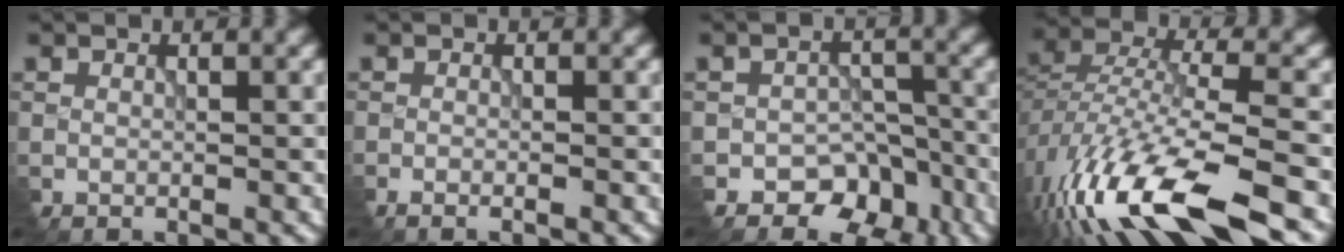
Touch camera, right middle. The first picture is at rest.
{"total": 1.3, "force": [-1.1, 0.0, 0.7], "torque": [-0.017, -0.004, -0.021]}
{"total": 6.6, "force": [-5.0, 4.1, 1.5], "torque": [0.008, 0.000, -0.073]}
{"total": 12.9, "force": [-8.6, 3.5, 9.0], "torque": [-0.190, -0.010, -0.159]}